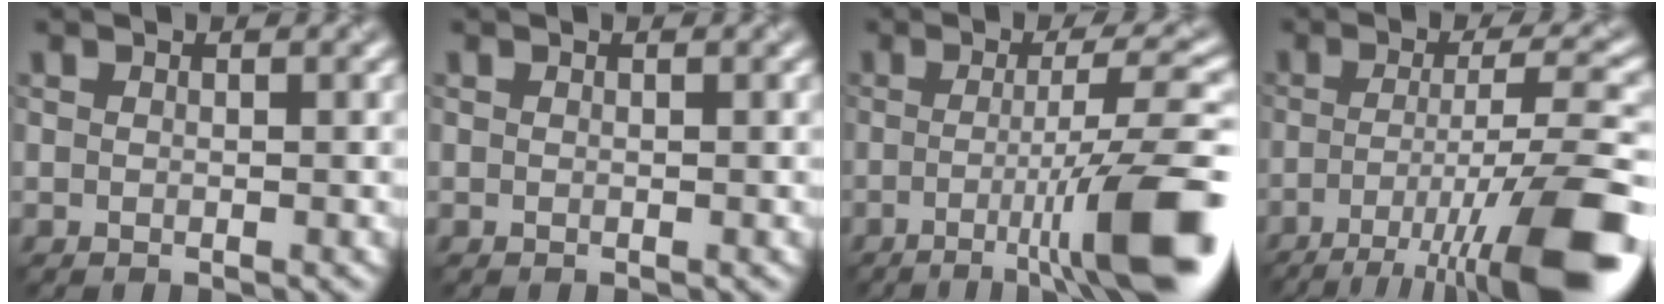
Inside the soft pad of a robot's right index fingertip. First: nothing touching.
{"total": 0.0}
{"total": 10.7, "force": [-3.3, 1.8, 10.1], "torque": [-0.120, 0.009, -0.049]}
{"total": 12.4, "force": [-6.1, 2.5, 10.5], "torque": [-0.149, 0.000, -0.093]}